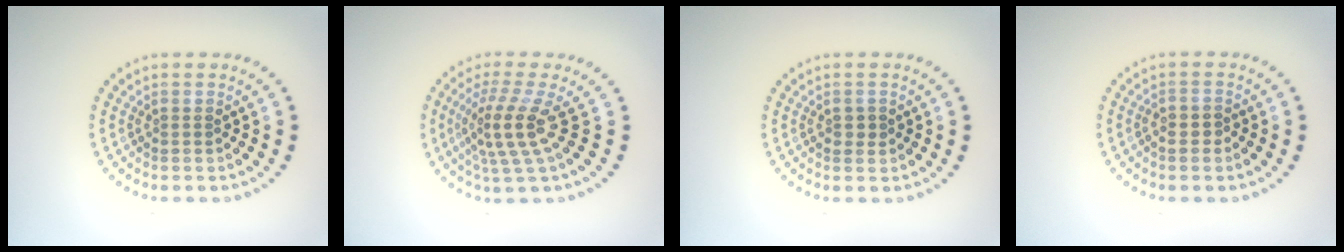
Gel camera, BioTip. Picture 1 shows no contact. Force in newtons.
{"total": 3.8, "press": 2.7, "slide": 2.7}
{"total": 1.2, "press": 1.2, "slide": 0.2}
{"total": 1.0, "press": 0.9, "slide": 0.5}